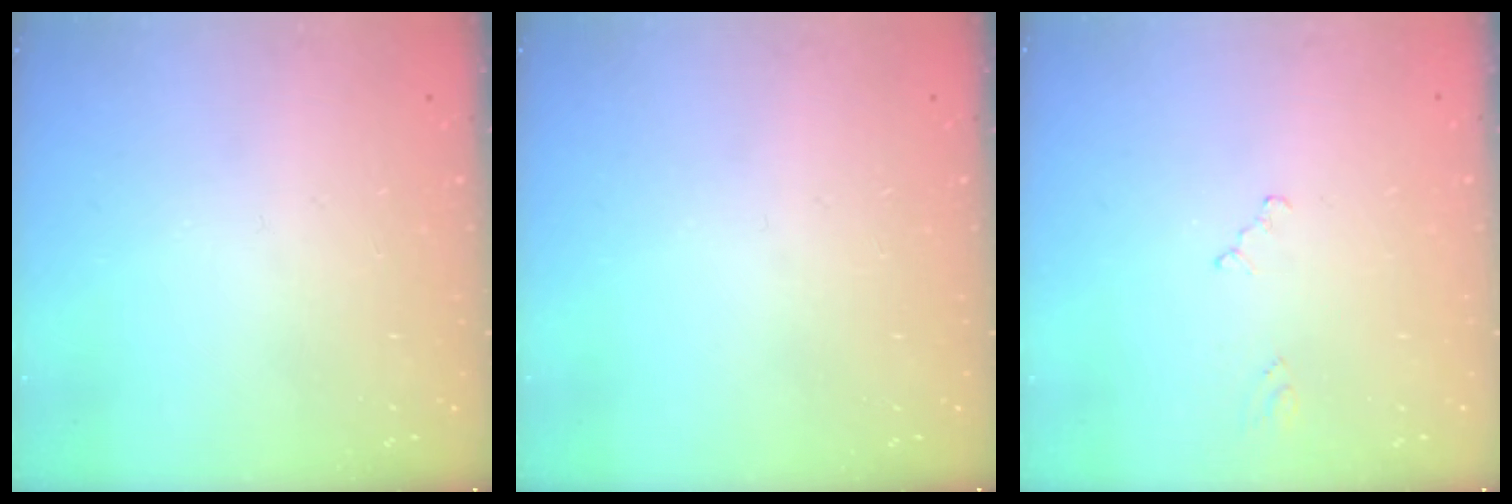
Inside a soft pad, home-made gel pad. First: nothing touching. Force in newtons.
{"total": 0.0}
{"total": 0.0}